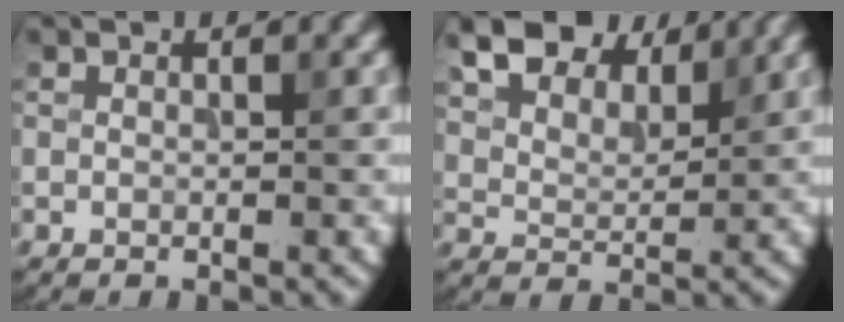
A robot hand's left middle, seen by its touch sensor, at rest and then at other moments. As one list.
[{"total": 7.9, "force": [5.8, 3.7, 3.7], "torque": [-0.082, 0.009, 0.097]}]